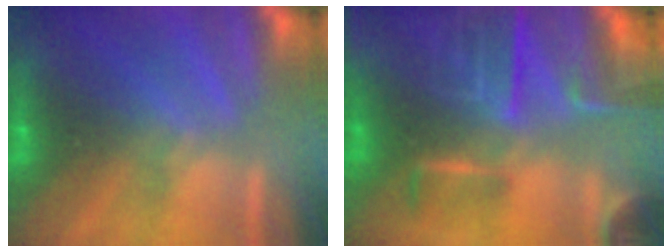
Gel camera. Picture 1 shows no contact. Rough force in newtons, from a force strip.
{"total": 9.1}